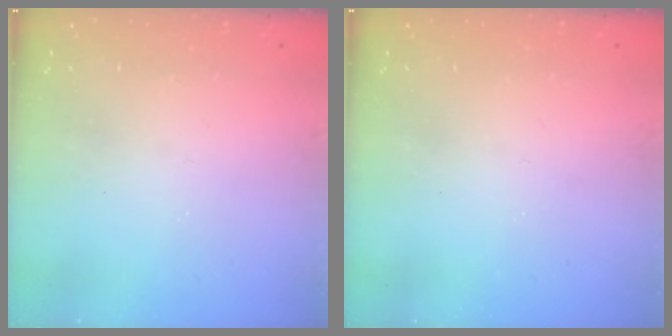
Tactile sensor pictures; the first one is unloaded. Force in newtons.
{"total": 0.0}